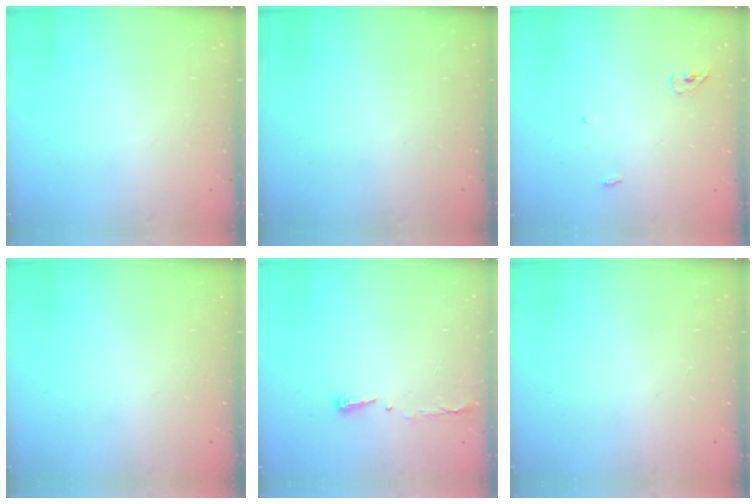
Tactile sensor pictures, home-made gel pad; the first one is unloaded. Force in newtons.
{"total": 0.0}
{"total": 3.7, "press": 3.6, "slide": 1.0}
{"total": 0.0}
{"total": 3.7, "press": 3.7, "slide": 0.6}
{"total": 0.9, "press": 0.9, "slide": 0.0}